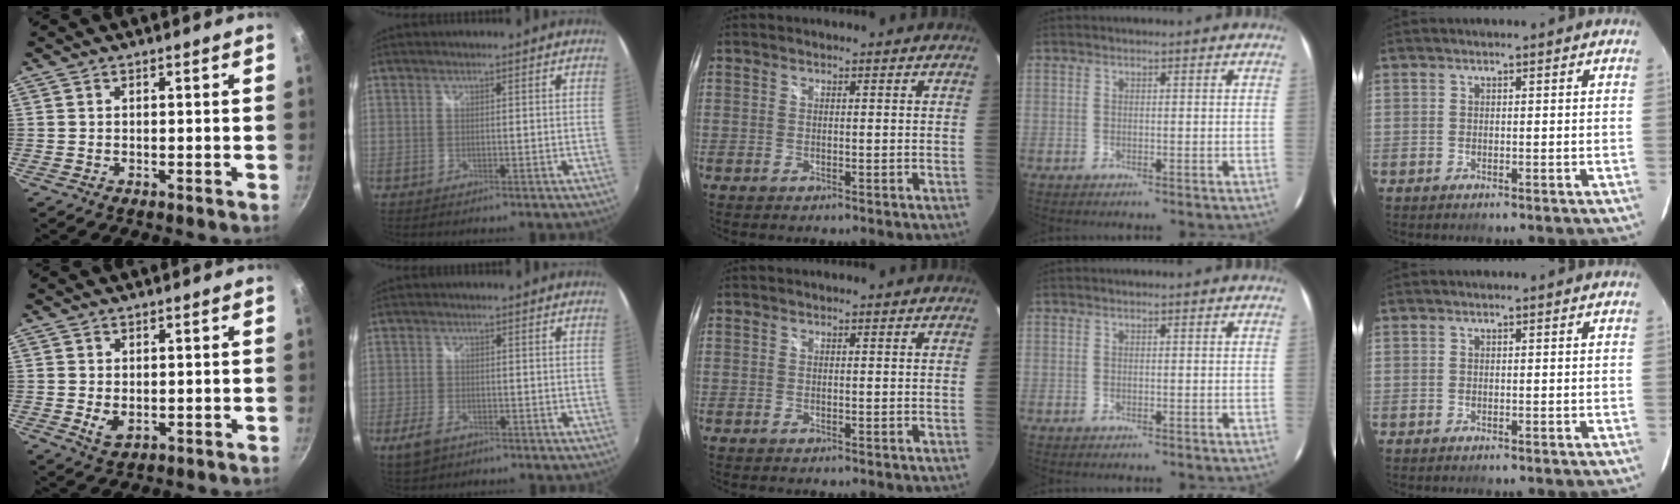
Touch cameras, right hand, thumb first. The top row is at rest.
{"thumb": {"total": 3.3, "force": [-0.1, 2.3, 2.4], "torque": [-0.044, -0.009, 0.005]}, "index": {"total": 4.6, "force": [-2.8, 2.6, 2.7], "torque": [-0.070, -0.010, -0.049]}}